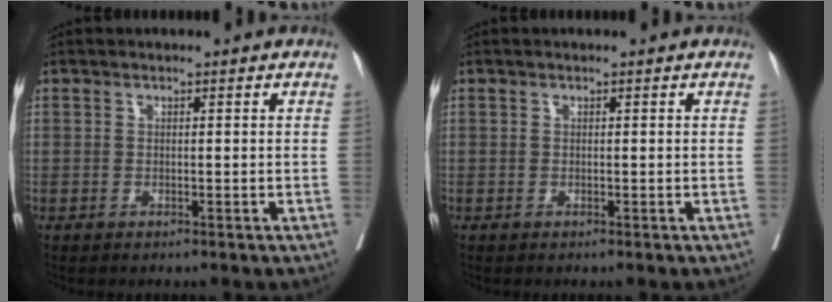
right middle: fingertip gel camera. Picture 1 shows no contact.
{"total": 0.0}